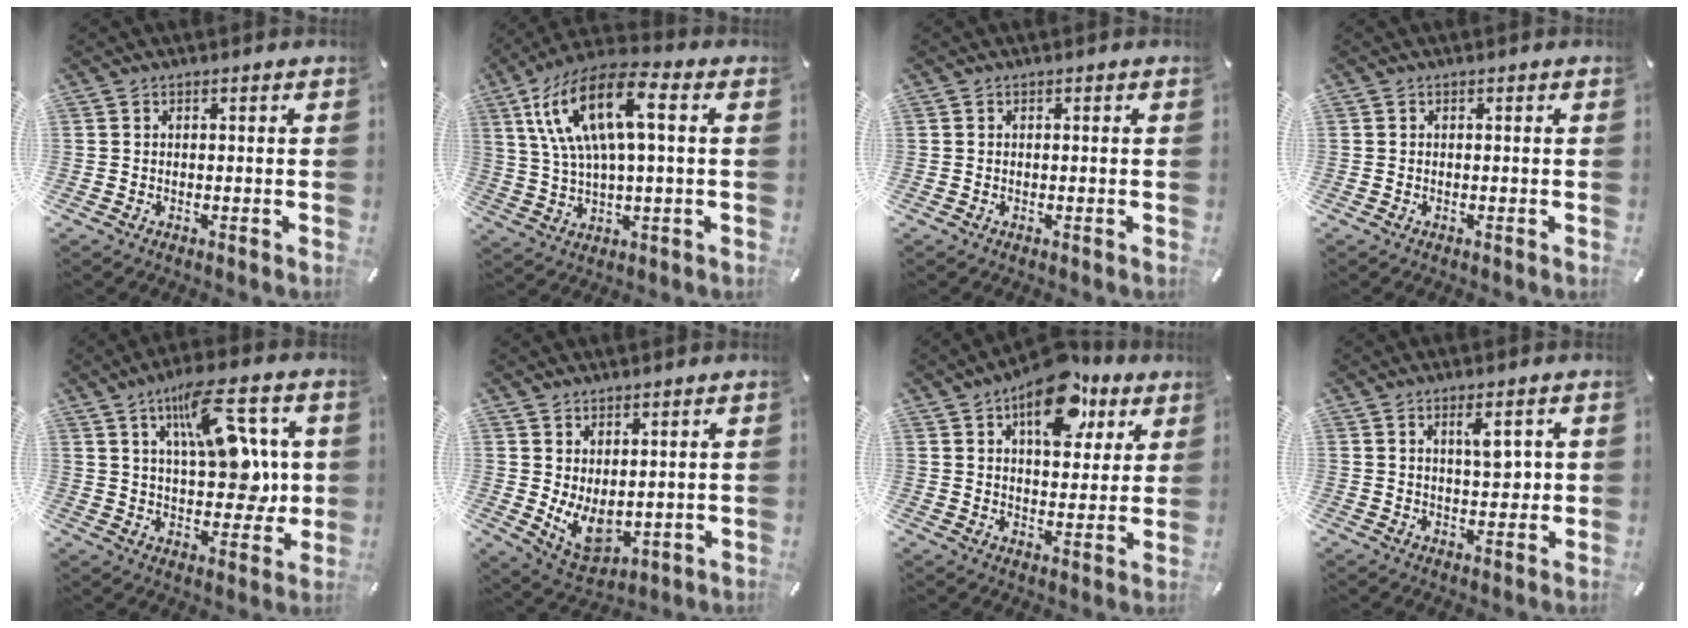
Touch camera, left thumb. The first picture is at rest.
{"total": 16.0, "force": [4.7, 6.1, 14.0], "torque": [-0.302, 0.000, 0.074]}
{"total": 0.0}
{"total": 0.0}
{"total": 17.5, "force": [6.9, 8.3, 13.8], "torque": [-0.201, -0.016, 0.115]}
{"total": 7.3, "force": [0.9, 5.0, 5.2], "torque": [-0.085, -0.017, 0.022]}
{"total": 14.9, "force": [8.5, 8.4, 8.8], "torque": [-0.107, -0.042, 0.143]}
{"total": 5.7, "force": [2.1, 2.2, 4.8], "torque": [-0.068, -0.008, 0.026]}